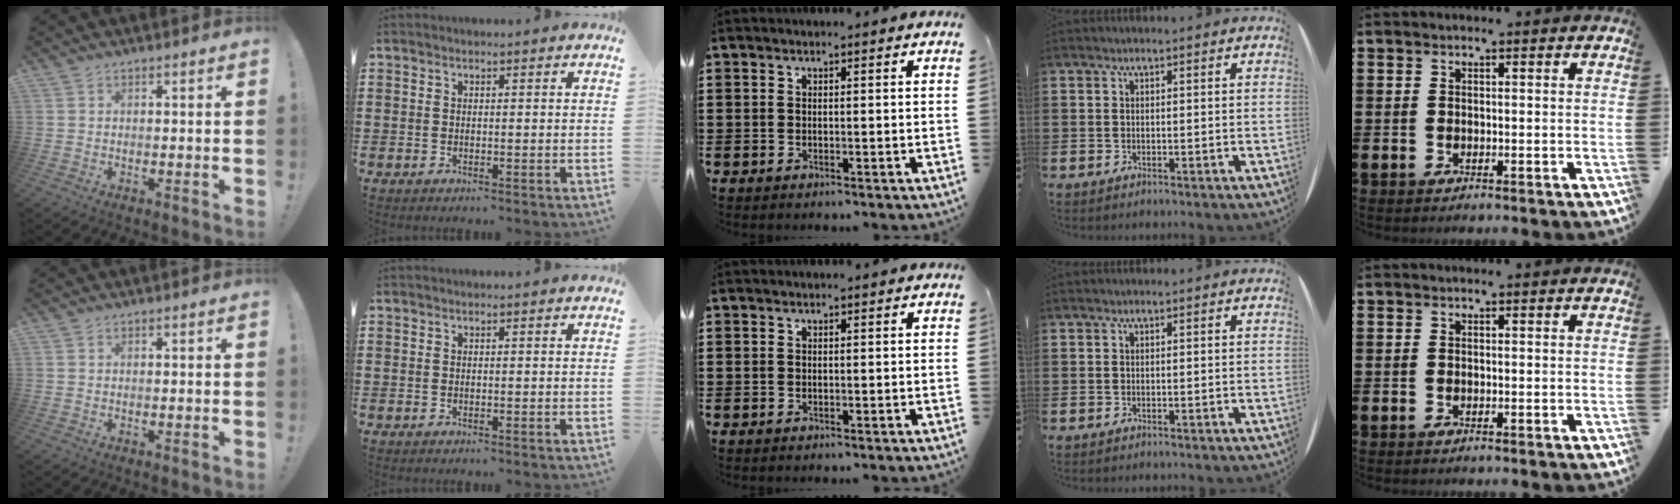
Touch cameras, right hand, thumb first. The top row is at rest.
{}